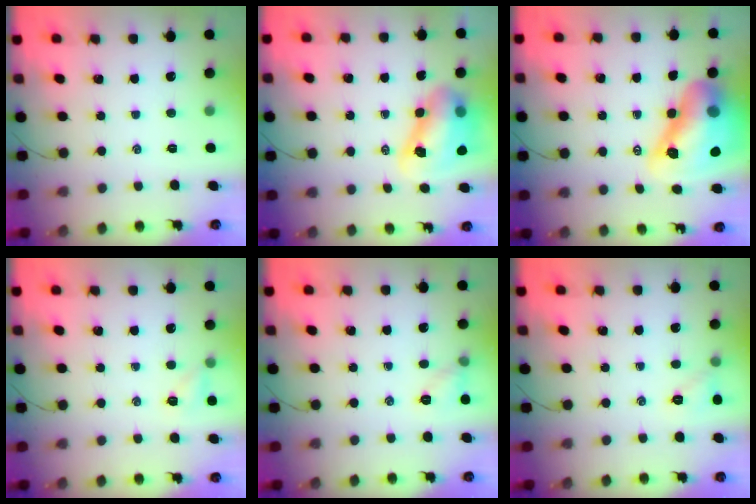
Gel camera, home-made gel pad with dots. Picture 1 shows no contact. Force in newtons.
{"total": 10.7, "press": 10.3, "slide": 2.9}
{"total": 18.1, "press": 17.4, "slide": 5.1}
{"total": 4.5, "press": 4.4, "slide": 1.2}
{"total": 5.9, "press": 5.8, "slide": 1.0}
{"total": 5.3, "press": 5.1, "slide": 1.5}